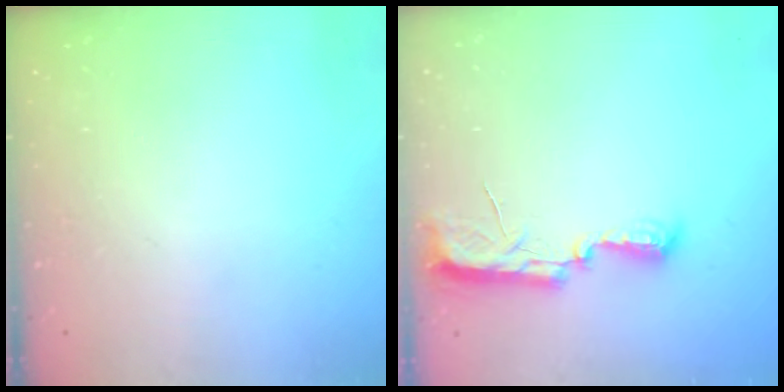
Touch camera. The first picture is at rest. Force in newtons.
{"total": 8.9, "press": 8.5, "slide": 2.4}